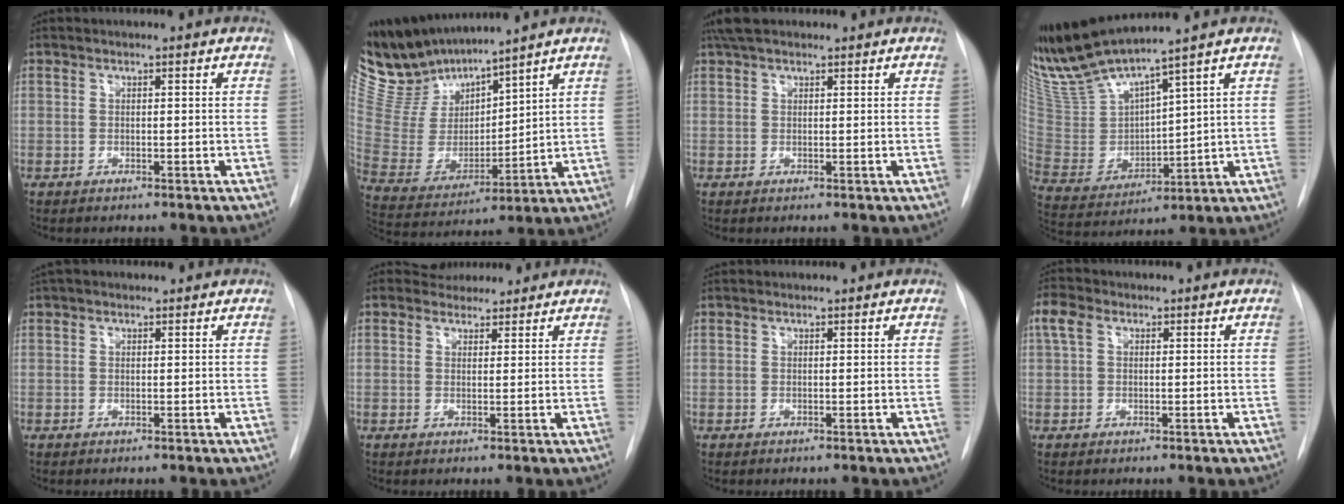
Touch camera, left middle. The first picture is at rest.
{"total": 13.0, "force": [12.5, 2.0, 3.1], "torque": [-0.084, -0.005, 0.266]}
{"total": 4.2, "force": [3.3, 1.6, 2.0], "torque": [-0.037, 0.021, 0.058]}
{"total": 13.9, "force": [12.5, -0.5, 6.2], "torque": [-0.136, -0.015, 0.260]}
{"total": 2.7, "force": [2.3, 1.1, 0.9], "torque": [-0.016, 0.025, 0.034]}
{"total": 3.7, "force": [3.4, 1.6, 0.0], "torque": [0.006, 0.007, 0.044]}
{"total": 0.9, "force": [0.8, 0.2, 0.0], "torque": [-0.004, 0.012, 0.014]}
{"total": 3.0, "force": [1.2, 2.0, 2.0], "torque": [-0.053, 0.024, 0.026]}